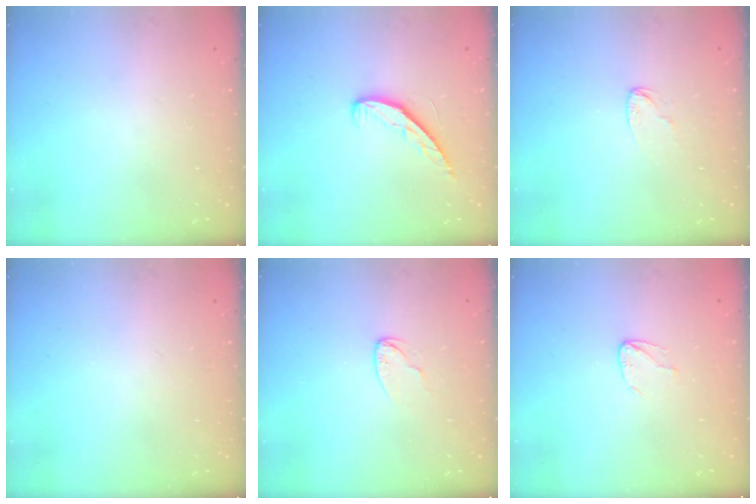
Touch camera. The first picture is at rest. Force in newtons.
{"total": 7.0, "press": 7.0, "slide": 0.7}
{"total": 2.4, "press": 2.4, "slide": 0.2}
{"total": 0.0}
{"total": 3.7, "press": 3.7, "slide": 0.3}
{"total": 4.5, "press": 4.5, "slide": 0.4}